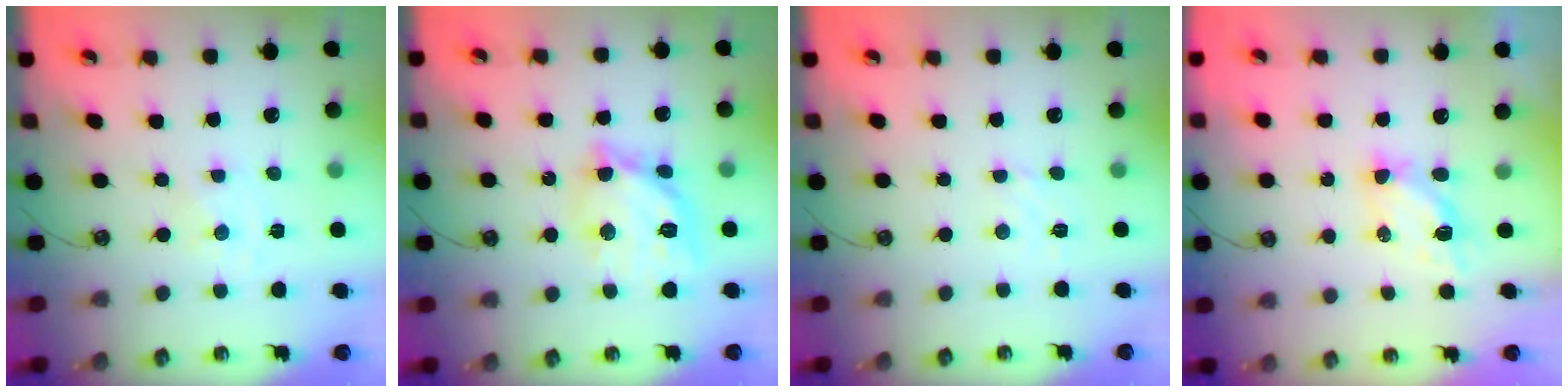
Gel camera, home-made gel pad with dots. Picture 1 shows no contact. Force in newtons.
{"total": 15.0, "press": 15.0, "slide": 1.3}
{"total": 1.8, "press": 1.7, "slide": 0.5}
{"total": 5.7, "press": 5.7, "slide": 0.3}